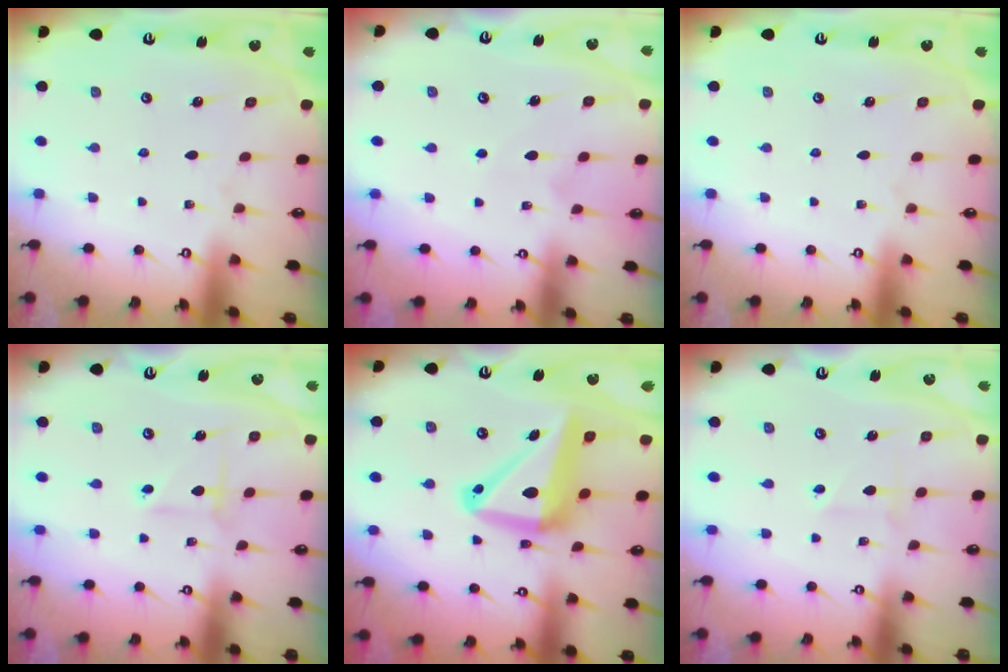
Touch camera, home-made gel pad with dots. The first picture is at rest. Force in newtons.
{"total": 4.6, "press": 4.6, "slide": 0.5}
{"total": 0.0}
{"total": 2.8, "press": 2.8, "slide": 0.3}
{"total": 15.9, "press": 15.8, "slide": 2.3}
{"total": 1.5, "press": 1.5, "slide": 0.2}